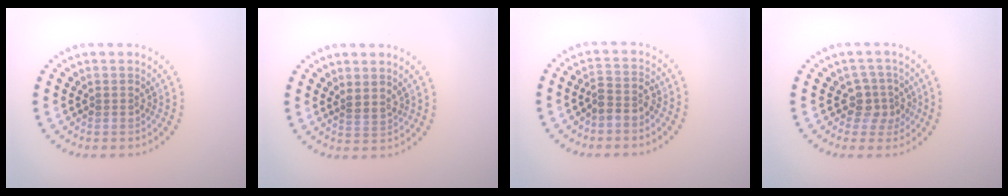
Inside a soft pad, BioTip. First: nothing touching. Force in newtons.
{"total": 1.0, "press": 0.6, "slide": 0.8}
{"total": 2.0, "press": 1.7, "slide": 1.1}
{"total": 2.6, "press": 2.0, "slide": 1.6}